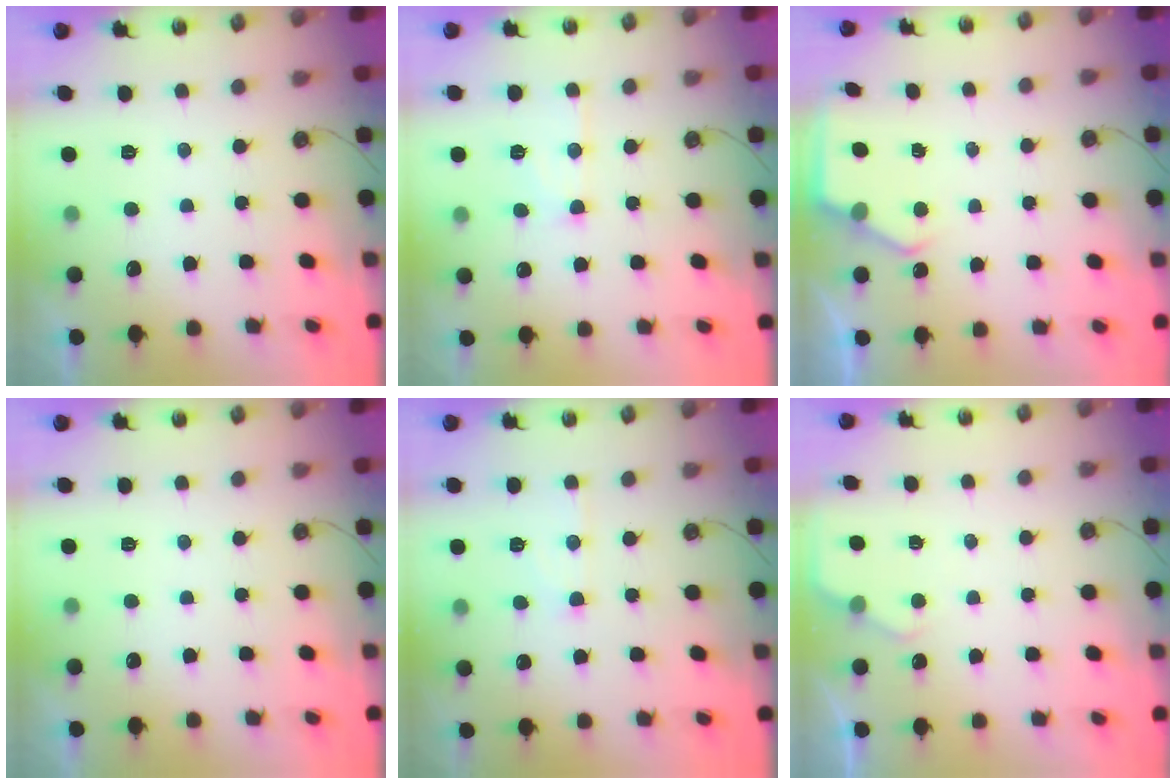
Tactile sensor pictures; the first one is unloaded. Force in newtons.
{"total": 8.9, "press": 8.9, "slide": 0.7}
{"total": 2.8, "press": 2.8, "slide": 0.4}
{"total": 0.0}
{"total": 7.4, "press": 7.4, "slide": 0.5}
{"total": 3.0, "press": 2.9, "slide": 0.4}